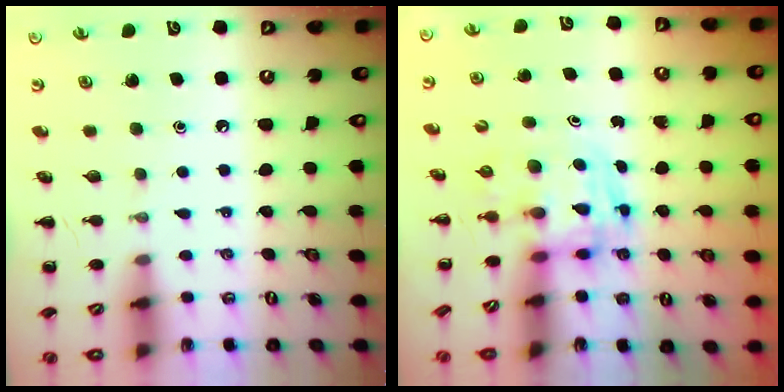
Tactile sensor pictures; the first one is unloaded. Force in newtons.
{"total": 3.6, "press": 3.5, "slide": 0.6}